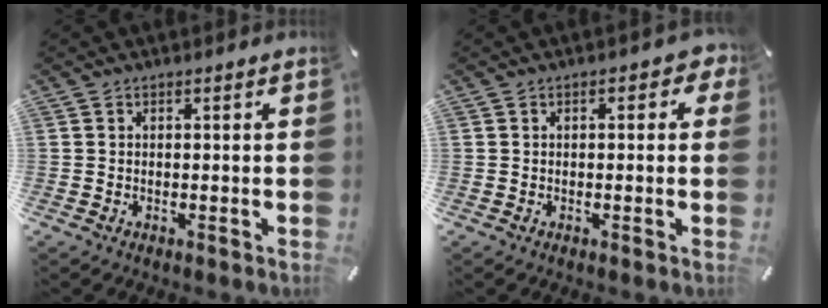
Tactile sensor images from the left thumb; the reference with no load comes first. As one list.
[{"total": 2.3, "force": [0.0, 1.3, 1.9], "torque": [-0.020, 0.002, -0.005]}]